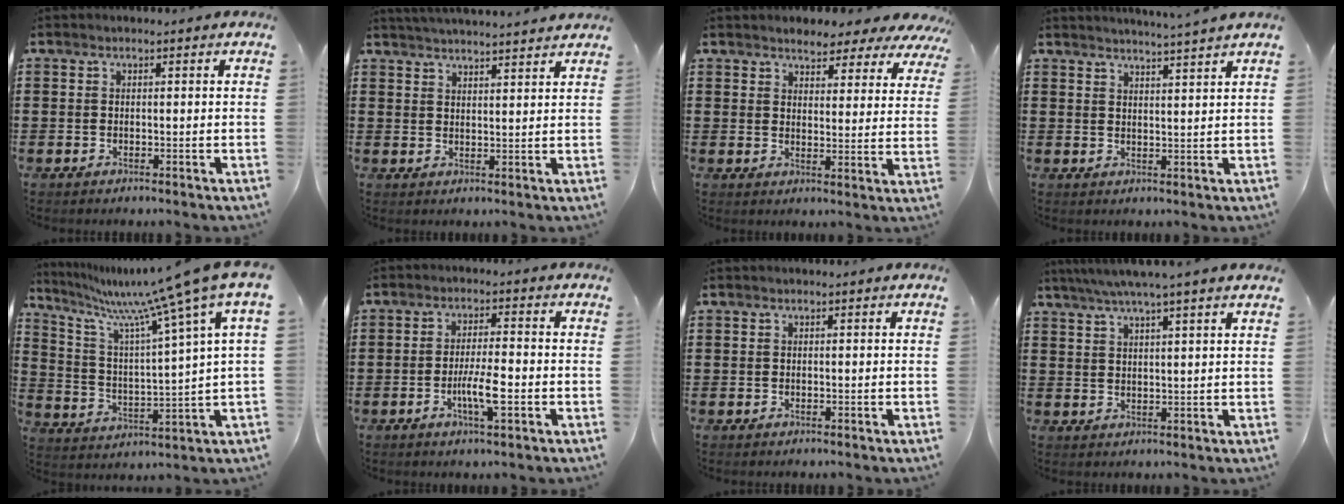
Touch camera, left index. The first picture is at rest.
{"total": 3.2, "force": [3.1, -0.7, 0.0], "torque": [-0.009, -0.014, 0.056]}
{"total": 3.8, "force": [3.6, 1.0, 0.4], "torque": [-0.020, -0.017, 0.062]}
{"total": 3.0, "force": [2.8, -1.0, 0.4], "torque": [-0.014, -0.015, 0.051]}
{"total": 11.5, "force": [9.0, -0.8, 7.2], "torque": [-0.176, -0.056, 0.140]}
{"total": 5.6, "force": [-1.7, 1.1, 5.2], "torque": [-0.099, -0.001, -0.033]}
{"total": 0.0}
{"total": 4.1, "force": [3.3, -0.7, 2.2], "torque": [-0.051, -0.007, 0.058]}